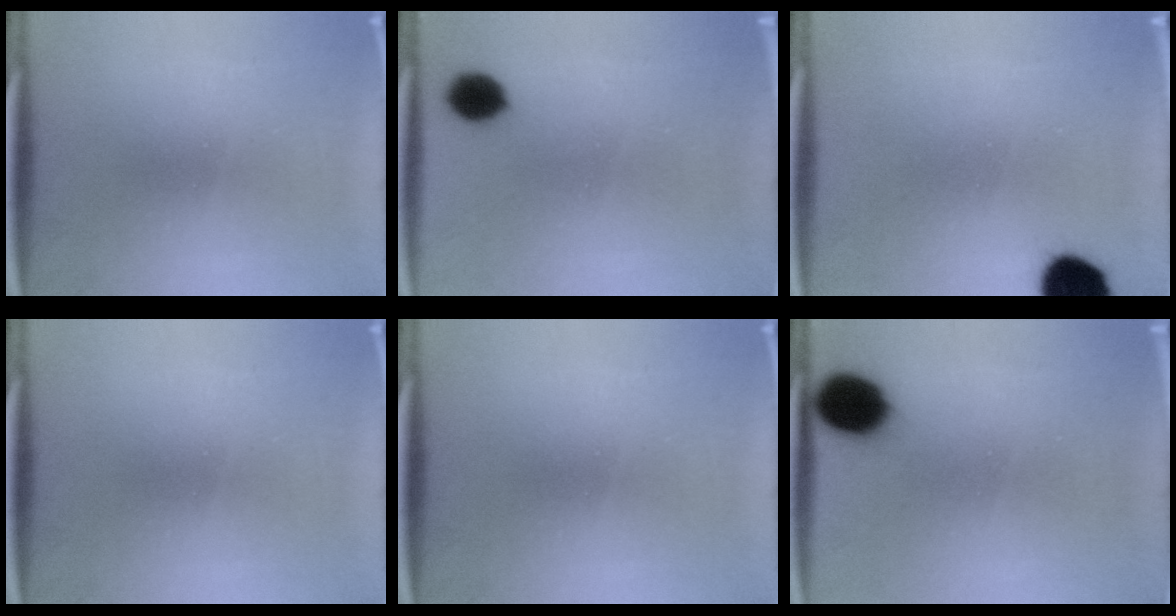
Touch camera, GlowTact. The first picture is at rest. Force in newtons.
{"total": 6.2}
{"total": 9.8}
{"total": 0.0}
{"total": 0.0}
{"total": 8.5}